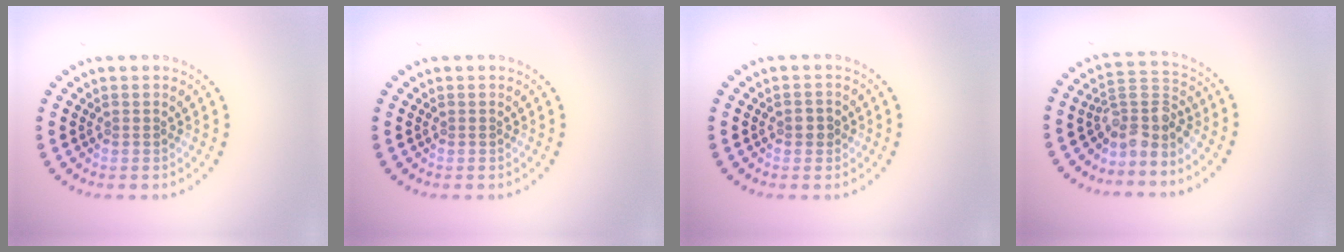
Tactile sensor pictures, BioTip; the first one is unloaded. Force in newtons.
{"total": 0.0}
{"total": 1.3, "press": 1.3, "slide": 0.0}
{"total": 3.8, "press": 2.8, "slide": 2.5}